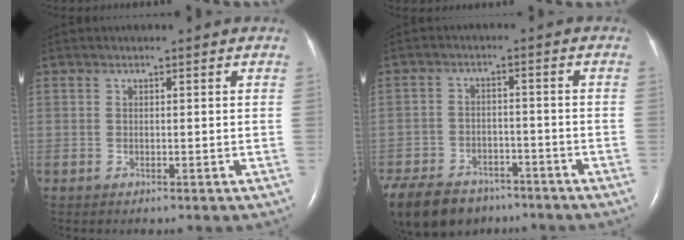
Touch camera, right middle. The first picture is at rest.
{"total": 16.4, "force": [-12.0, 9.0, 6.7], "torque": [-0.182, -0.022, -0.176]}